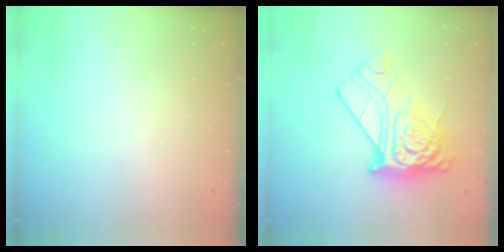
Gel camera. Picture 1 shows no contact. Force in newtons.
{"total": 15.6, "press": 15.5, "slide": 1.9}